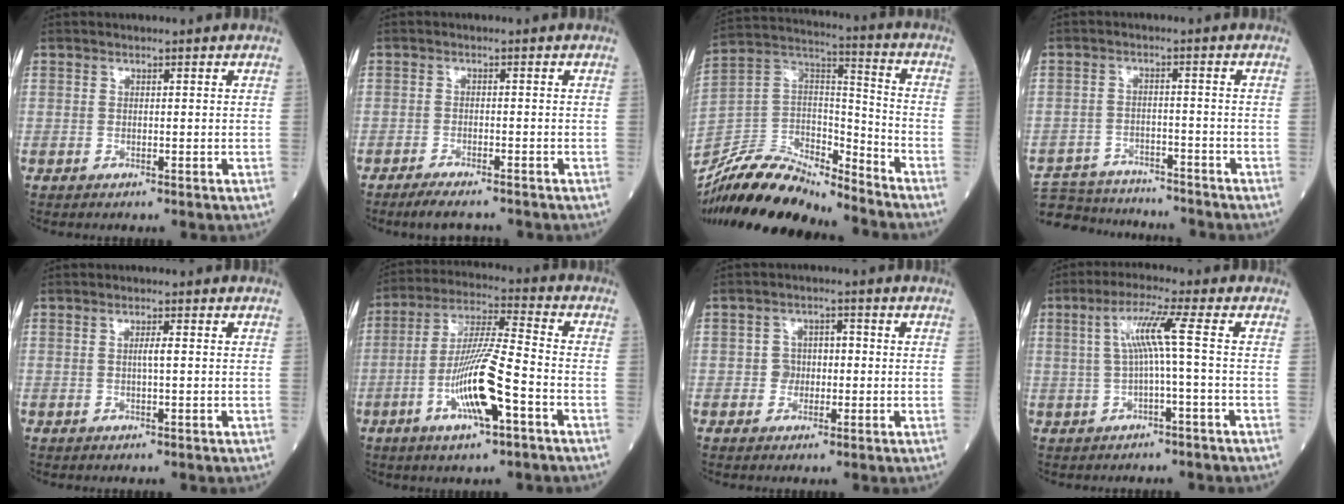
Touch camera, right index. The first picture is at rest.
{"total": 4.9, "force": [-4.3, 0.8, 2.2], "torque": [-0.033, -0.010, -0.069]}
{"total": 18.3, "force": [-17.0, 3.6, 5.6], "torque": [-0.102, 0.032, -0.309]}
{"total": 13.5, "force": [-12.7, 3.3, 3.2], "torque": [-0.061, 0.010, -0.185]}
{"total": 1.4, "force": [0.0, 0.0, 1.4], "torque": [-0.026, 0.001, 0.000]}
{"total": 12.9, "force": [-4.7, 1.2, 11.9], "torque": [-0.230, -0.004, -0.086]}
{"total": 3.1, "force": [-0.5, 2.7, 1.4], "torque": [-0.017, 0.011, -0.013]}
{"total": 5.8, "force": [0.1, -1.0, 5.7], "torque": [-0.108, 0.018, 0.010]}